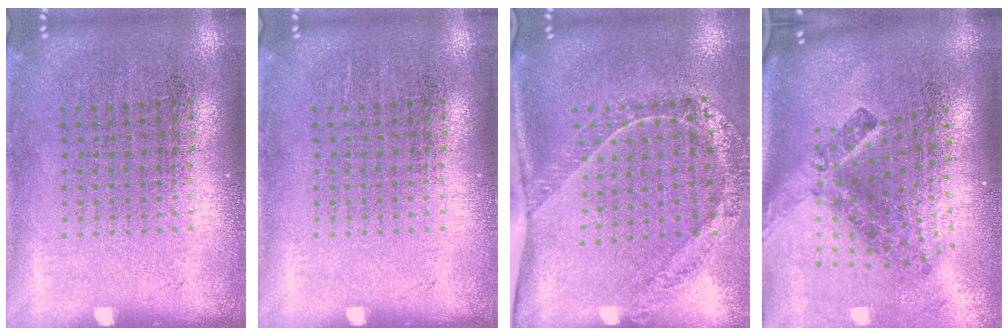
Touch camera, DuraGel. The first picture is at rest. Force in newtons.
{"total": 0.0}
{"total": 1.7, "press": 1.5, "slide": 0.8}
{"total": 3.1, "press": 1.7, "slide": 2.5}